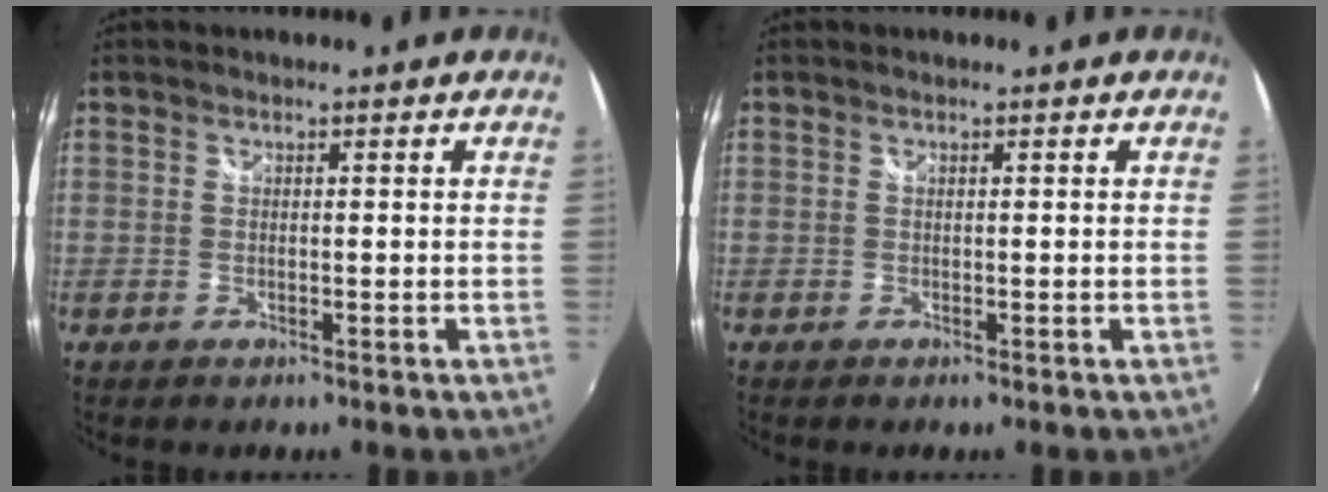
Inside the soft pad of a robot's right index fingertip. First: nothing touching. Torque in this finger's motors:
{"motor_torque": [0.03, -0.07, -0.02, 0.01]}